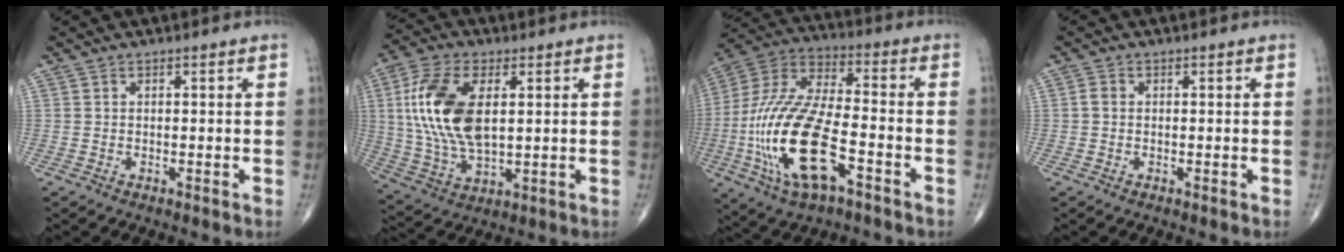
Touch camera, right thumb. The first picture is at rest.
{"total": 16.6, "force": [3.1, 8.5, 13.9], "torque": [-0.284, -0.004, 0.061]}
{"total": 22.5, "force": [-6.9, 9.2, 19.4], "torque": [-0.423, 0.023, -0.121]}
{"total": 1.1, "force": [-0.1, 0.8, 0.7], "torque": [-0.011, 0.001, -0.004]}